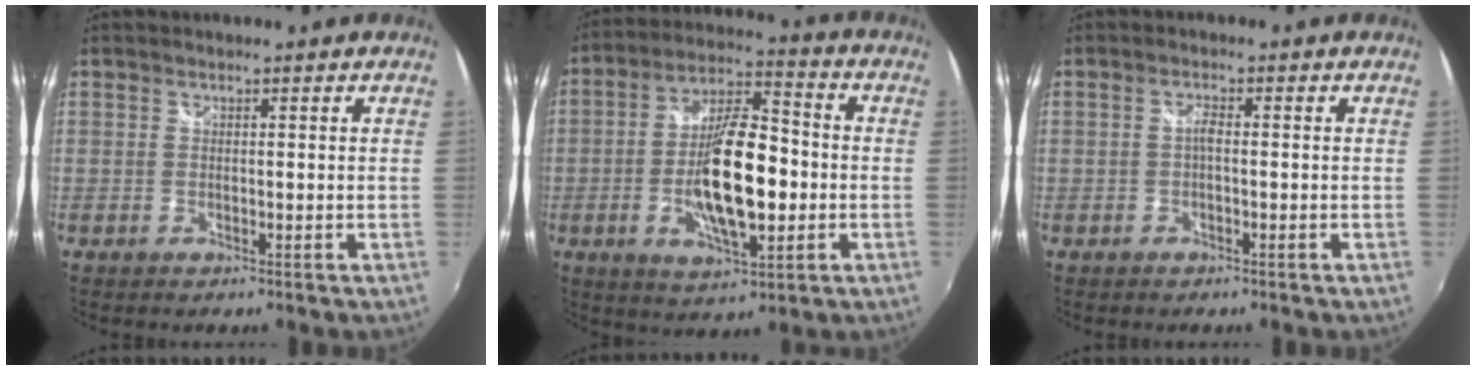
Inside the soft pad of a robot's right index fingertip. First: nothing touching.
{"total": 15.5, "force": [-2.6, 5.3, 14.3], "torque": [-0.266, 0.006, -0.044]}
{"total": 1.4, "force": [-0.3, 0.4, 1.2], "torque": [-0.025, 0.005, -0.008]}